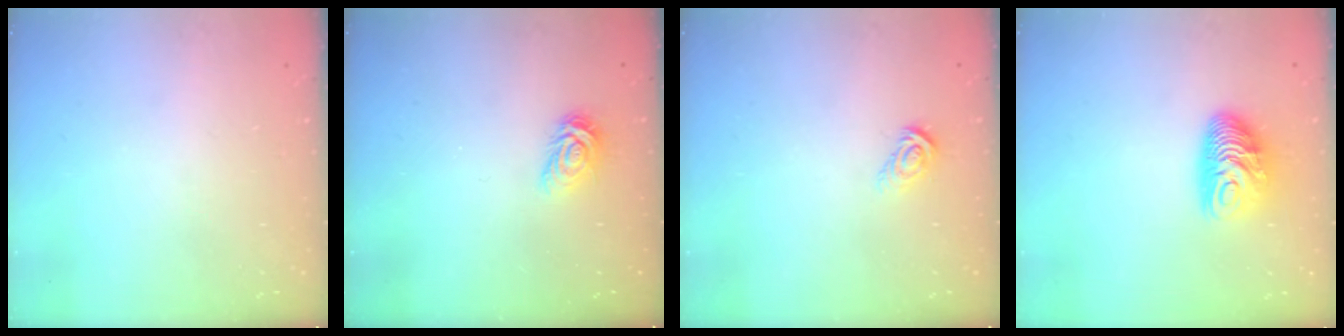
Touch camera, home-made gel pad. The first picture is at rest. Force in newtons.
{"total": 5.1, "press": 5.0, "slide": 0.6}
{"total": 5.7, "press": 5.7, "slide": 0.1}
{"total": 9.7, "press": 9.7, "slide": 0.4}